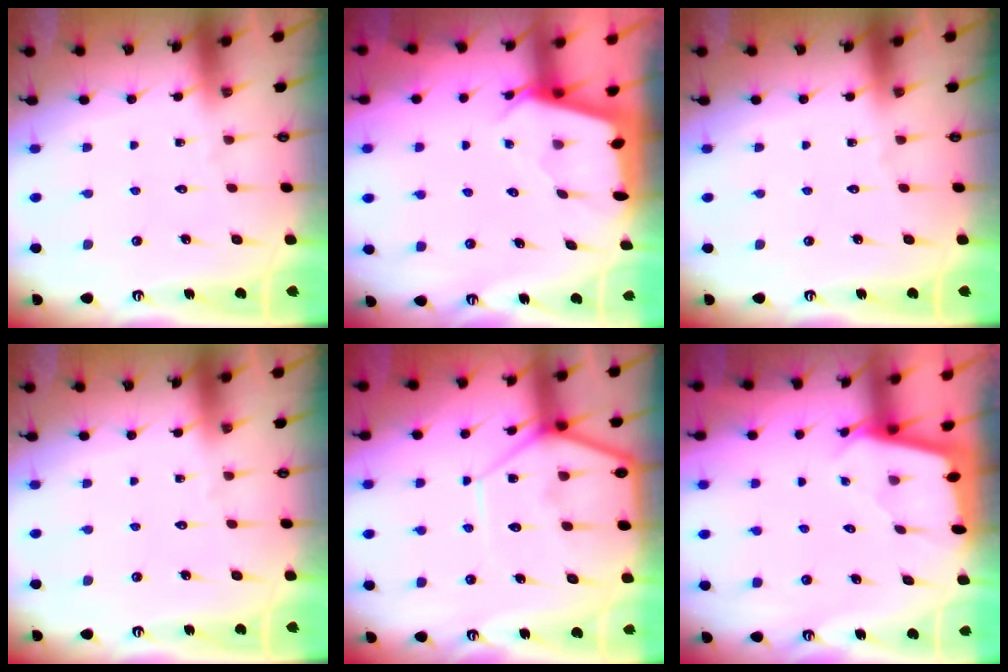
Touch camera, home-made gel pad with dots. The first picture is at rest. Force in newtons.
{"total": 2.6, "press": 2.6, "slide": 0.3}
{"total": 0.0}
{"total": 0.0}
{"total": 11.5, "press": 11.4, "slide": 0.9}
{"total": 1.8, "press": 1.8, "slide": 0.1}